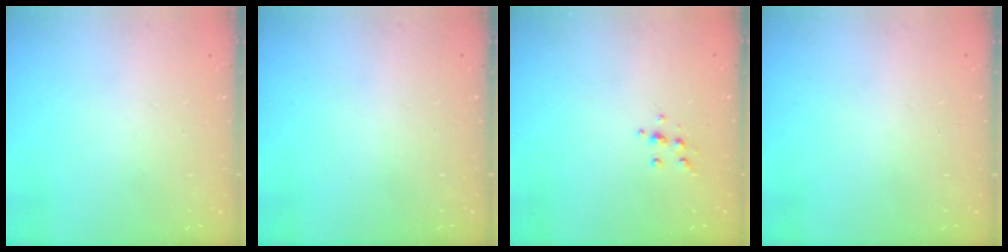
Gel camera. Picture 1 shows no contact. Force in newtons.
{"total": 0.0}
{"total": 5.4, "press": 5.3, "slide": 0.6}
{"total": 0.0}